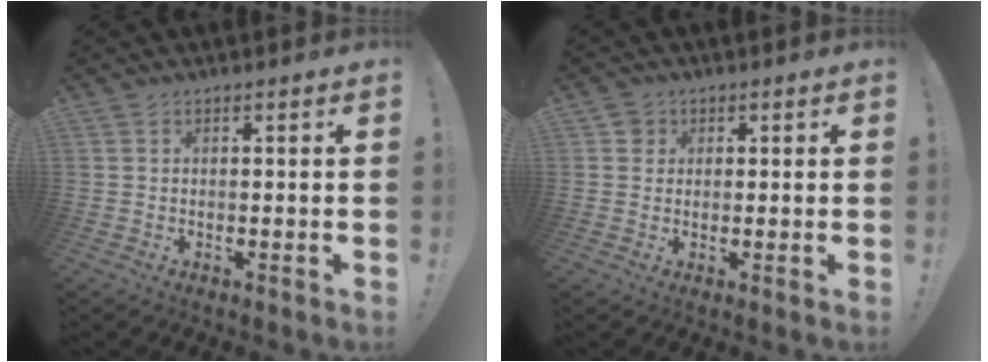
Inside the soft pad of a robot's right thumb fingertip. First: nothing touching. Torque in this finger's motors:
{"motor_torque": [-0.07, -0.15, 0.15, 0.23, 0.00]}